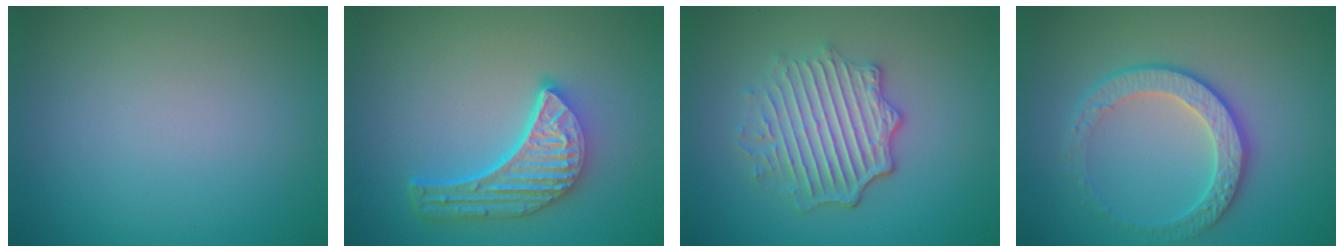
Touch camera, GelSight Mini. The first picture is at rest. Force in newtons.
{"total": 5.7, "press": 4.2, "slide": 3.8}
{"total": 5.2, "press": 4.3, "slide": 2.9}
{"total": 3.8, "press": 3.4, "slide": 1.7}